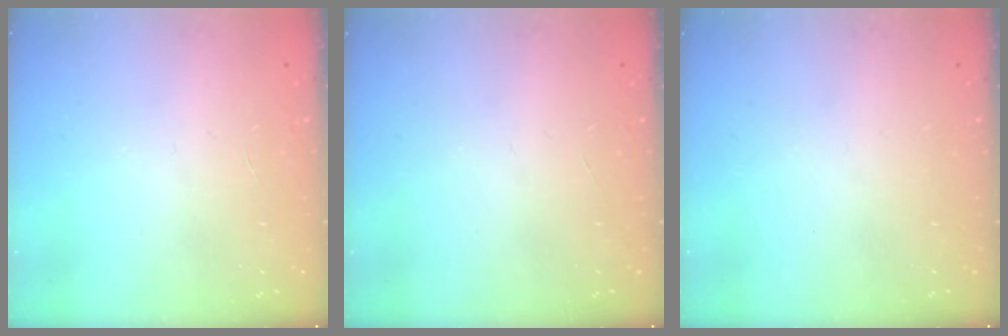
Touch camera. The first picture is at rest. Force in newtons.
{"total": 0.0}
{"total": 0.0}